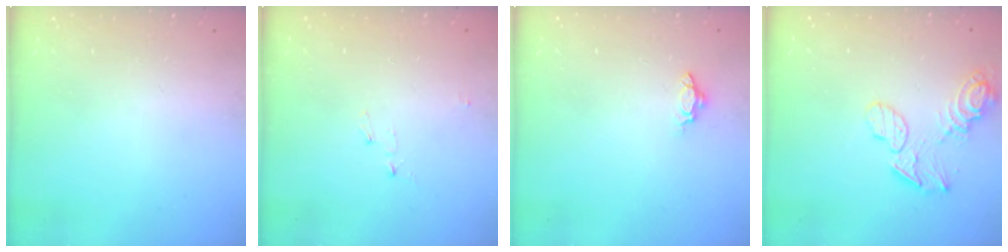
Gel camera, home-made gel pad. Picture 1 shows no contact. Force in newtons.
{"total": 2.8, "press": 2.8, "slide": 0.3}
{"total": 5.2, "press": 5.2, "slide": 0.7}
{"total": 10.6, "press": 10.4, "slide": 2.1}